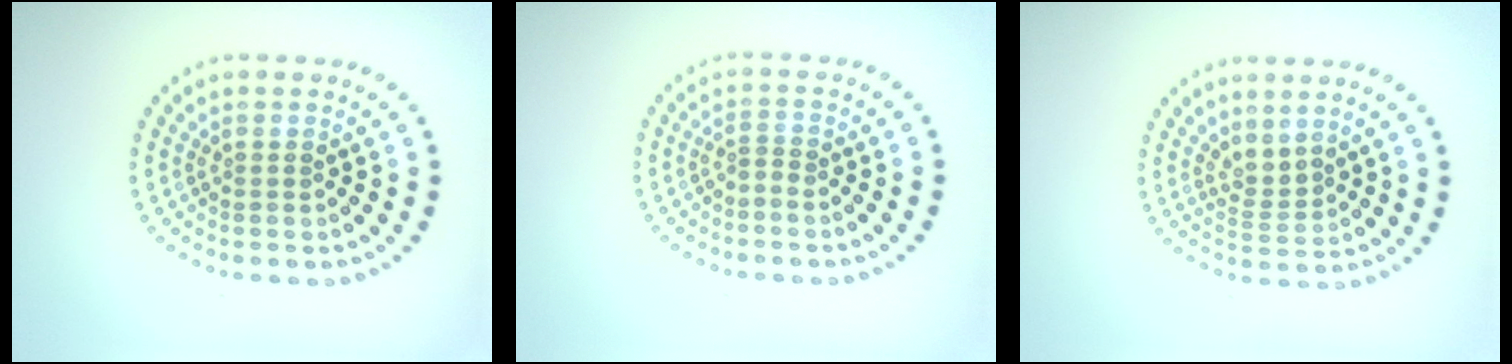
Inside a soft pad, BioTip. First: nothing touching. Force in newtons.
{"total": 0.7, "press": 0.2, "slide": 0.6}
{"total": 1.8, "press": 1.3, "slide": 1.3}